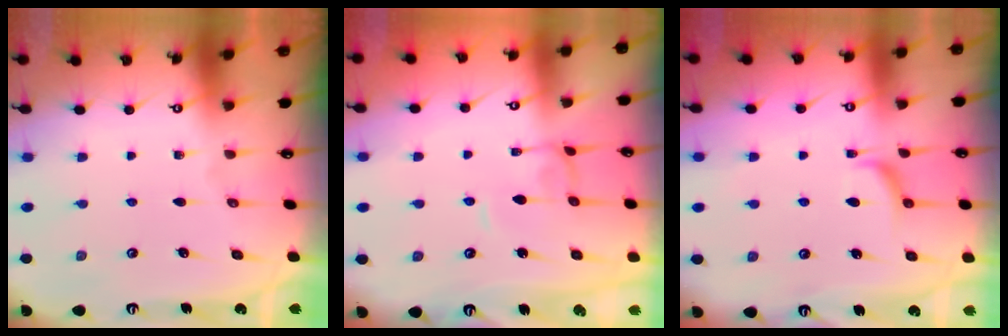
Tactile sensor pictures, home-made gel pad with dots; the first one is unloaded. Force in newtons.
{"total": 2.1, "press": 2.1, "slide": 0.2}
{"total": 2.2, "press": 2.1, "slide": 0.7}